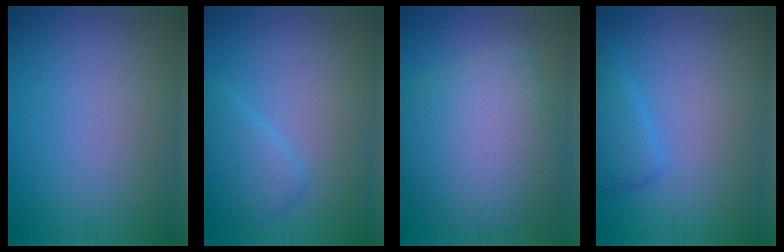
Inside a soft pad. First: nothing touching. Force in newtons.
{"total": 2.9, "press": 2.9, "slide": 0.1}
{"total": 9.3, "press": 9.3, "slide": 0.3}
{"total": 2.4, "press": 2.4, "slide": 0.1}